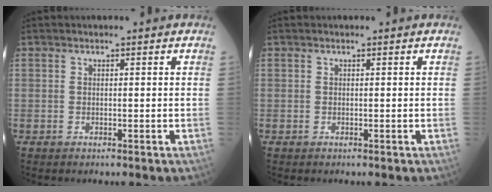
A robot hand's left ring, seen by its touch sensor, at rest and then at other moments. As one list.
[{"total": 0.0}]